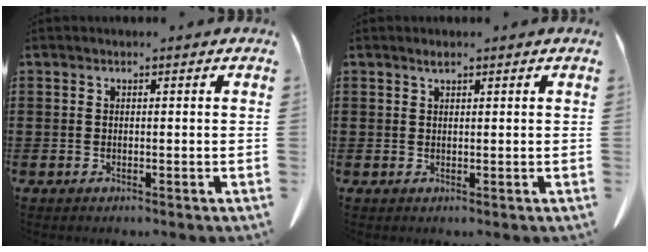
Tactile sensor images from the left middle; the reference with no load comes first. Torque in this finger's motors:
{"motor_torque": [1.08, 1.06, -0.01, 0.00]}